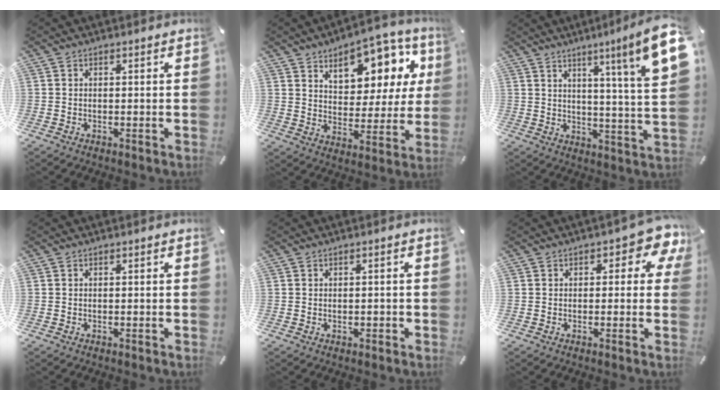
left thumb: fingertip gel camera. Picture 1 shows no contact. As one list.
[{"total": 13.3, "force": [7.8, 8.1, 7.1], "torque": [-0.086, -0.063, 0.134]}, {"total": 12.9, "force": [6.9, -0.4, 10.9], "torque": [-0.165, -0.052, 0.096]}, {"total": 0.0}, {"total": 0.7, "force": [-0.2, 0.5, 0.5], "torque": [-0.009, 0.000, -0.005]}, {"total": 5.7, "force": [2.3, 3.1, 4.2], "torque": [-0.048, -0.007, 0.033]}]